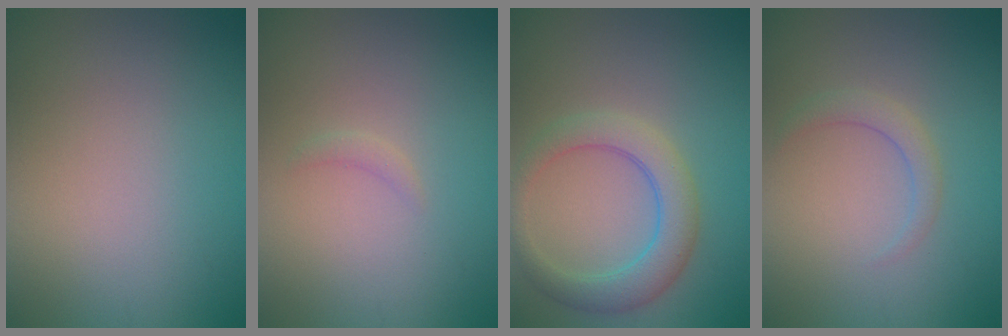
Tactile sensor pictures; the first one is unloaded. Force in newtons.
{"total": 0.8, "press": 0.7, "slide": 0.2}
{"total": 4.1, "press": 4.1, "slide": 0.2}
{"total": 1.6, "press": 1.6, "slide": 0.1}